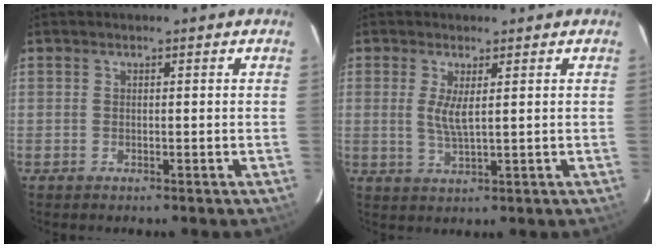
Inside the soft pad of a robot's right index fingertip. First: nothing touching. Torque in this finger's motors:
{"motor_torque": [0.09, 0.06, 0.10, 0.06]}